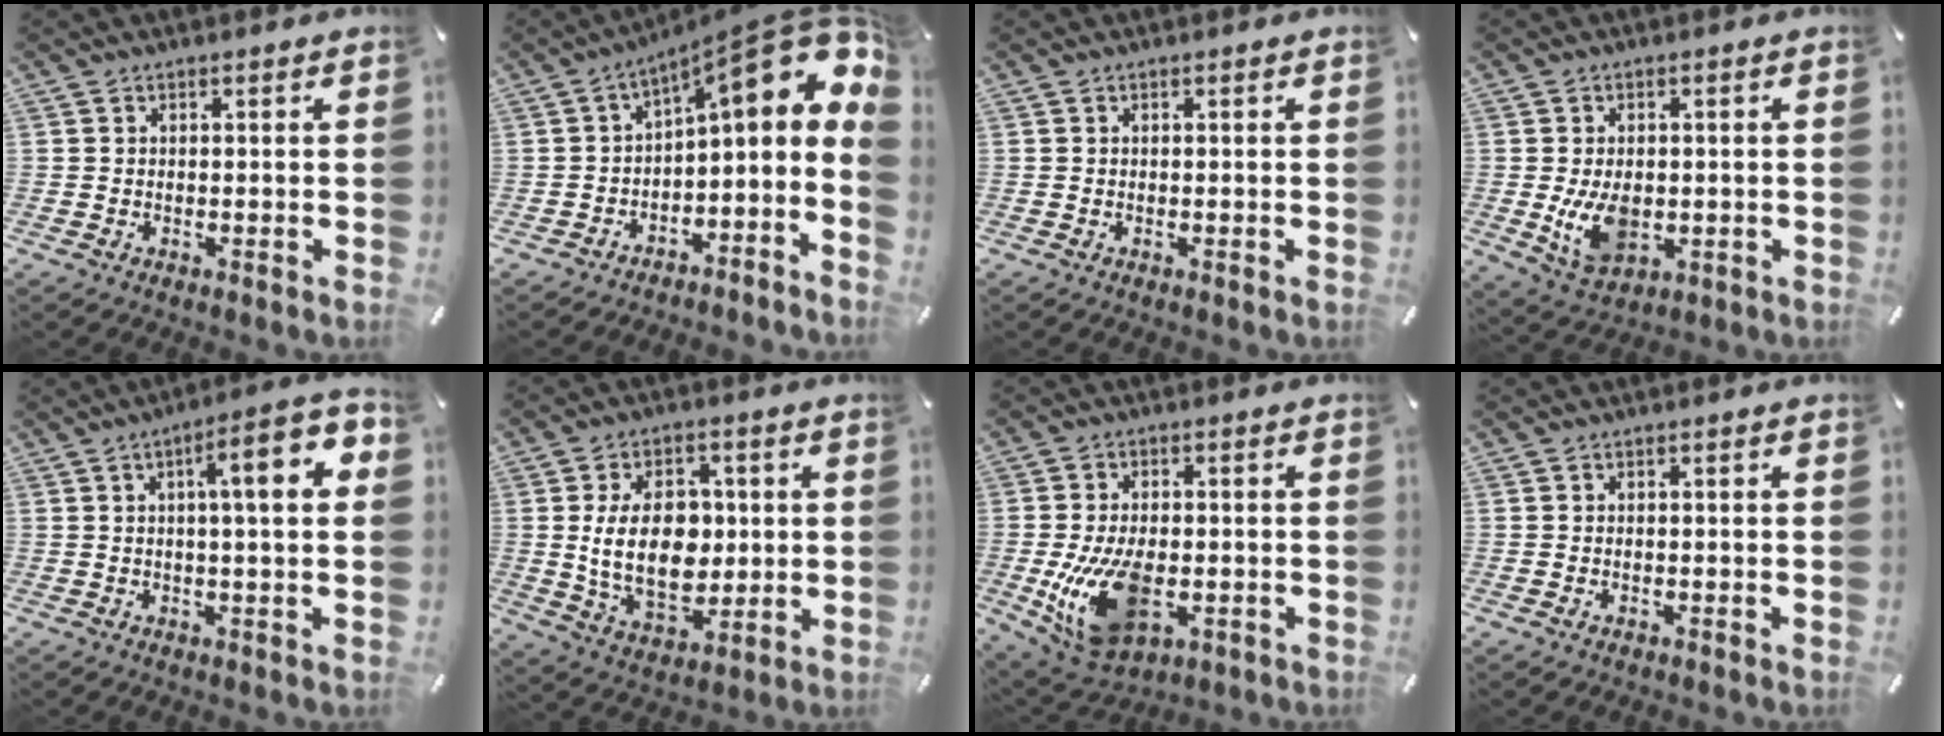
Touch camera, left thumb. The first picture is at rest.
{"total": 14.5, "force": [5.6, 5.9, 12.0], "torque": [-0.148, -0.049, 0.088]}
{"total": 0.0}
{"total": 8.7, "force": [-0.9, 5.9, 6.4], "torque": [-0.130, -0.005, -0.017]}
{"total": 11.3, "force": [2.9, 2.3, 10.7], "torque": [-0.151, -0.008, 0.037]}
{"total": 16.0, "force": [1.2, 10.9, 11.6], "torque": [-0.221, 0.004, 0.021]}
{"total": 15.6, "force": [-3.2, 9.4, 12.0], "torque": [-0.239, -0.009, -0.051]}
{"total": 0.6, "force": [-0.3, 0.3, 0.4], "torque": [-0.008, 0.000, -0.005]}